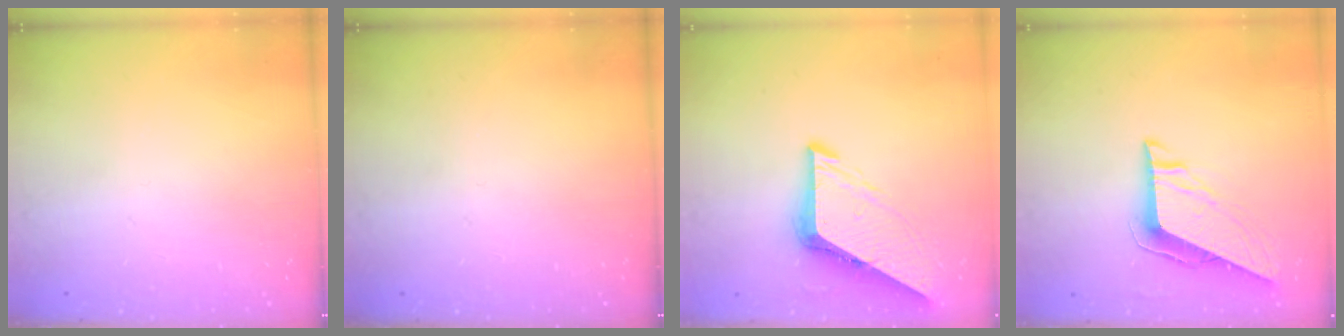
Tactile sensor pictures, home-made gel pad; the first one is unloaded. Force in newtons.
{"total": 0.0}
{"total": 8.6, "press": 8.5, "slide": 1.1}
{"total": 8.5, "press": 8.5, "slide": 0.3}